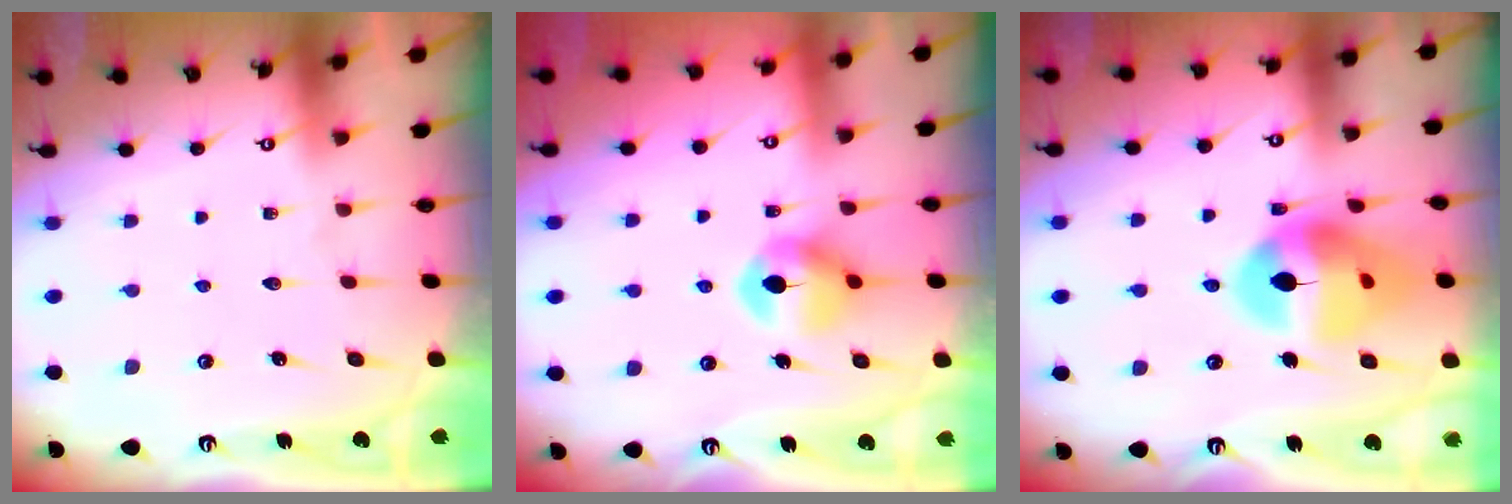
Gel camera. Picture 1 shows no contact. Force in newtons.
{"total": 8.6, "press": 8.5, "slide": 0.3}
{"total": 17.4, "press": 17.2, "slide": 2.0}